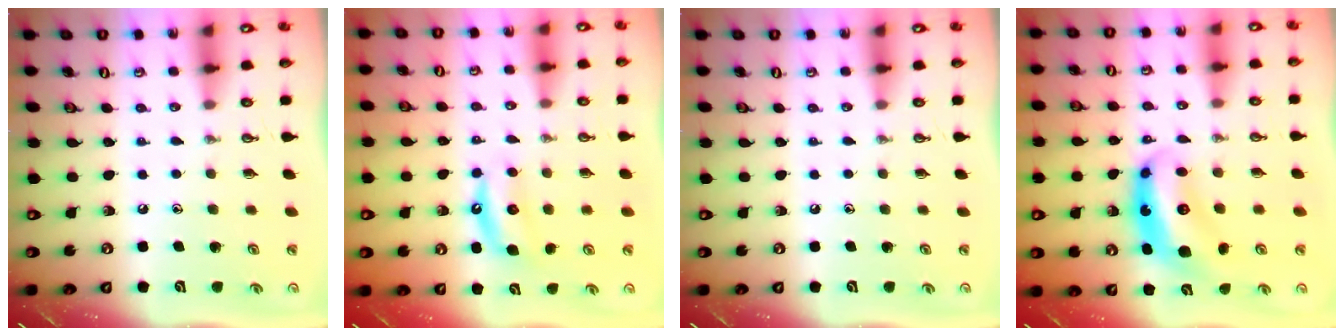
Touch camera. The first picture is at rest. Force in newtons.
{"total": 6.0, "press": 6.0, "slide": 0.6}
{"total": 0.0}
{"total": 8.2, "press": 8.1, "slide": 0.4}